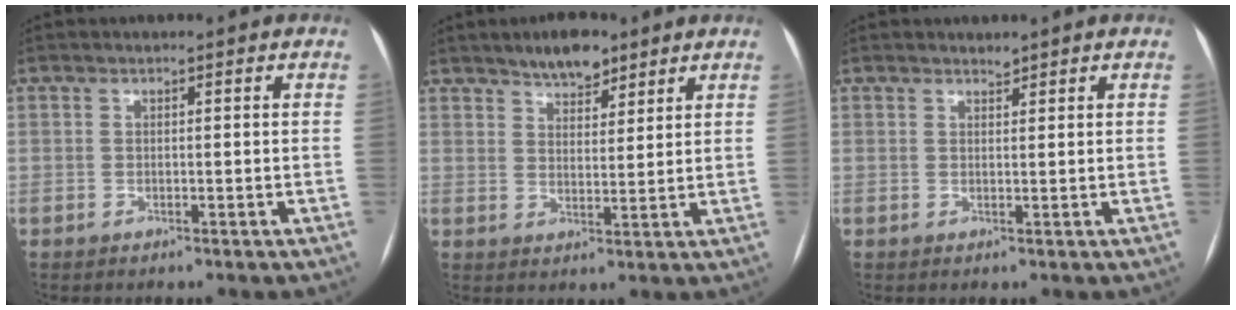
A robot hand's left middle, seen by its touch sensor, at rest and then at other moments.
{"total": 6.2, "force": [4.8, 2.4, 3.1], "torque": [-0.046, 0.007, 0.079]}
{"total": 0.8, "force": [0.8, 0.1, 0.0], "torque": [-0.006, -0.003, 0.013]}